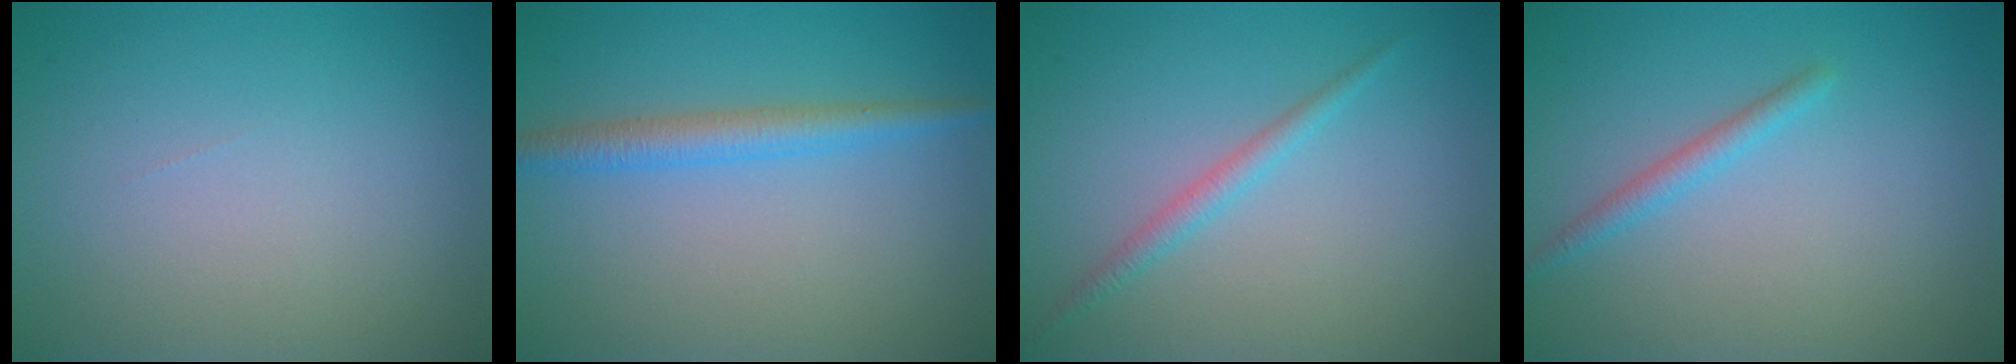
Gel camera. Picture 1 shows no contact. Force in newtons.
{"total": 2.7, "press": 2.7, "slide": 0.0}
{"total": 1.5, "press": 1.5, "slide": 0.1}
{"total": 1.5, "press": 1.5, "slide": 0.1}